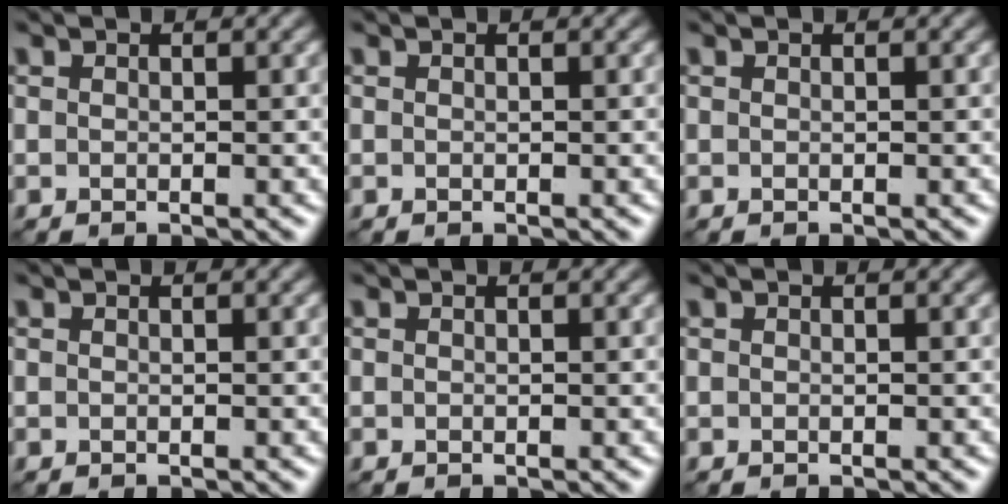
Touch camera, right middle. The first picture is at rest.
{"total": 0.0}
{"total": 0.0}
{"total": 0.0}
{"total": 0.0}
{"total": 0.0}